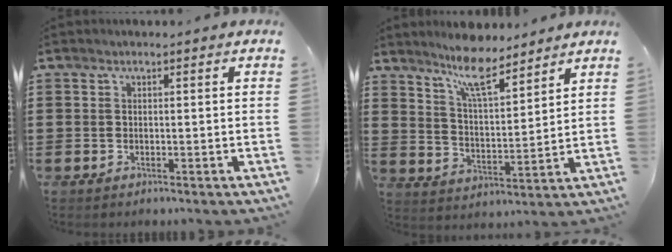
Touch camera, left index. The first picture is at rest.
{"total": 8.6, "force": [7.2, 1.5, 4.5], "torque": [-0.093, -0.028, 0.127]}